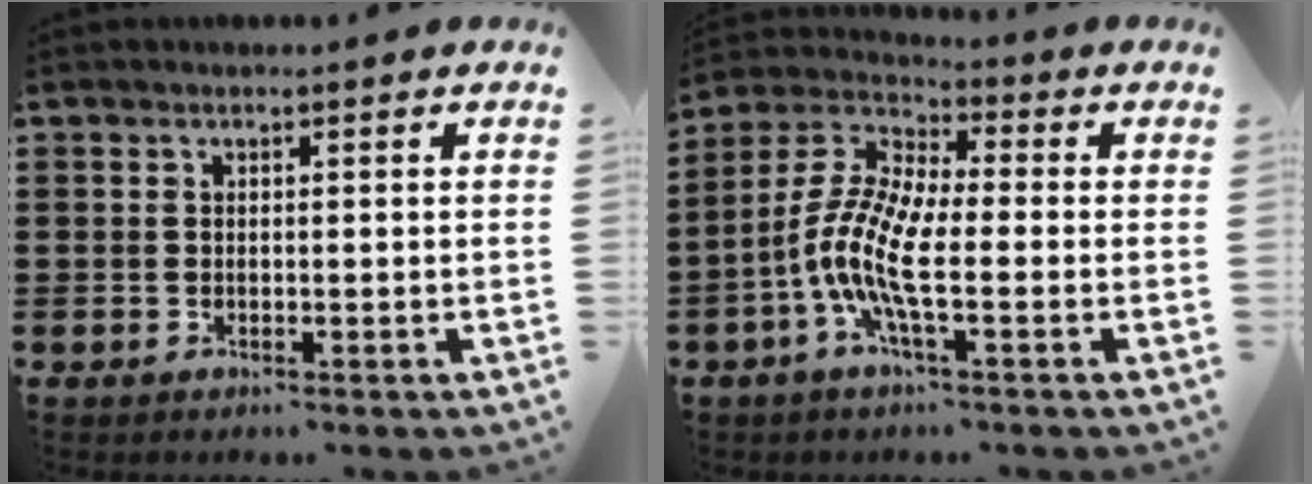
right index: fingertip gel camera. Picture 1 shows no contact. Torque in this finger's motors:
{"motor_torque": [2.14, 0.00, 0.62, 0.21]}